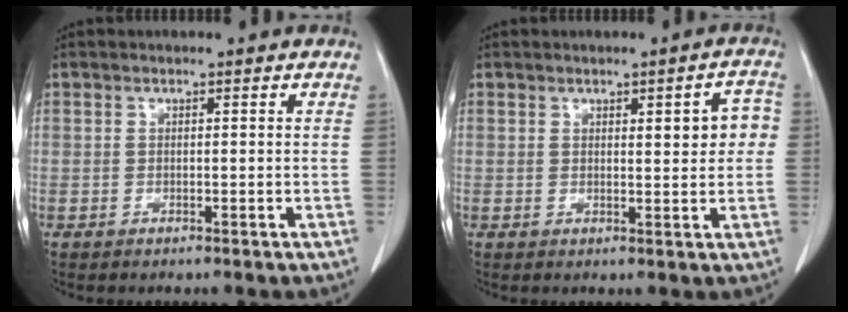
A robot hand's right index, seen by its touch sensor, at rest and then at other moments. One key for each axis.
{"total": 4.5, "fx": 0.8, "fy": 1.4, "fz": 4.2, "tx": -0.046, "ty": 0.011, "tz": 0.010}